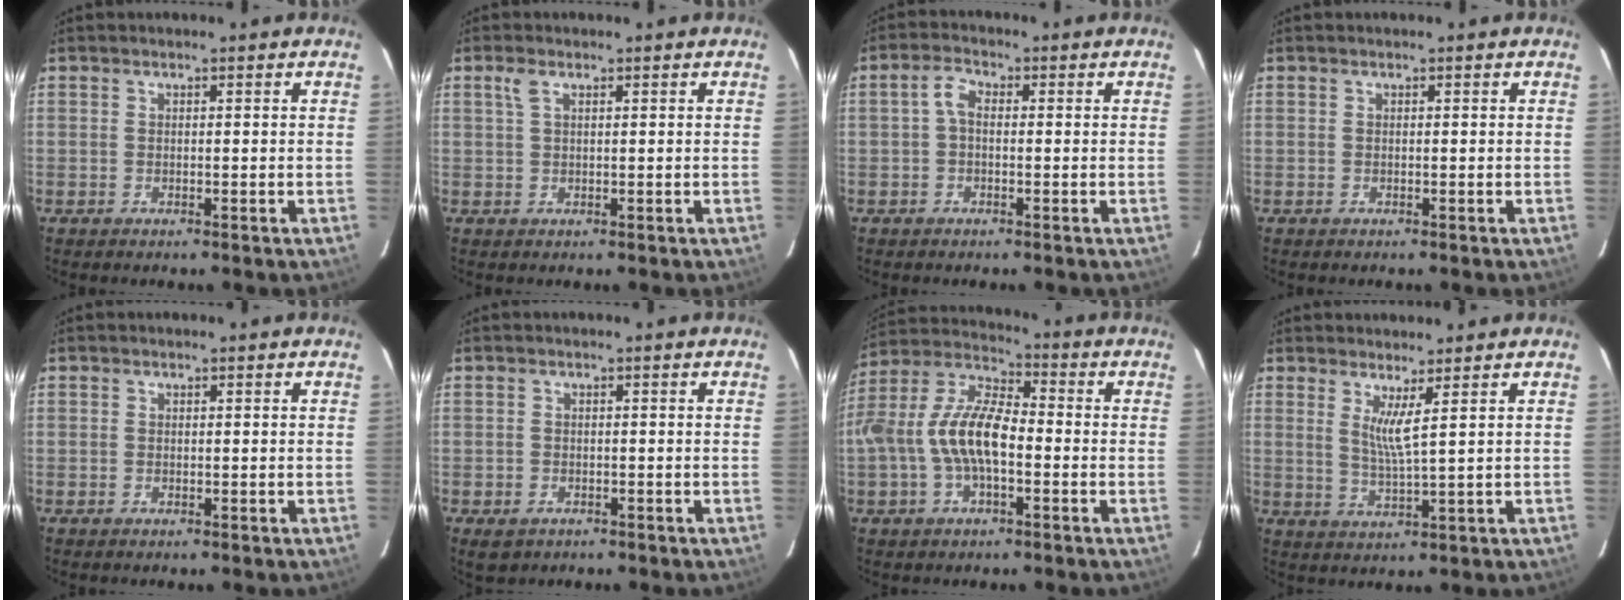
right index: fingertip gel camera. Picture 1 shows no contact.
{"total": 1.8, "force": [0.9, 0.8, 1.4], "torque": [-0.032, 0.006, 0.018]}
{"total": 2.6, "force": [-0.2, 1.6, 2.0], "torque": [-0.042, 0.011, -0.005]}
{"total": 0.0}
{"total": 0.0}
{"total": 3.0, "force": [-1.6, 2.2, 1.2], "torque": [-0.027, -0.004, -0.019]}
{"total": 12.9, "force": [-2.4, 5.7, 11.4], "torque": [-0.234, 0.012, -0.048]}
{"total": 3.8, "force": [2.0, -0.8, 3.2], "torque": [-0.064, -0.017, 0.034]}